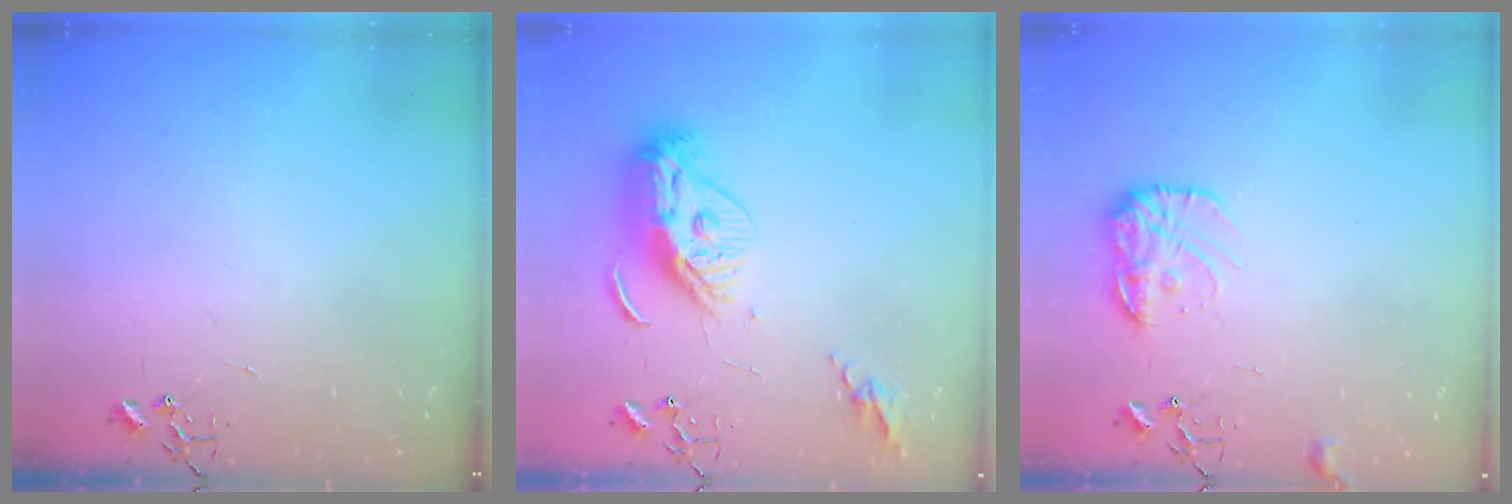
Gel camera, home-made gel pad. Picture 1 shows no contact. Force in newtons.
{"total": 13.5, "press": 13.4, "slide": 1.5}
{"total": 11.9, "press": 11.9, "slide": 0.4}